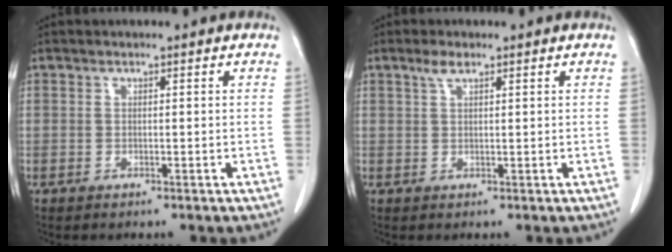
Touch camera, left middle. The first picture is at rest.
{"total": 1.9, "force": [1.3, 0.5, 1.3], "torque": [-0.028, 0.007, 0.026]}